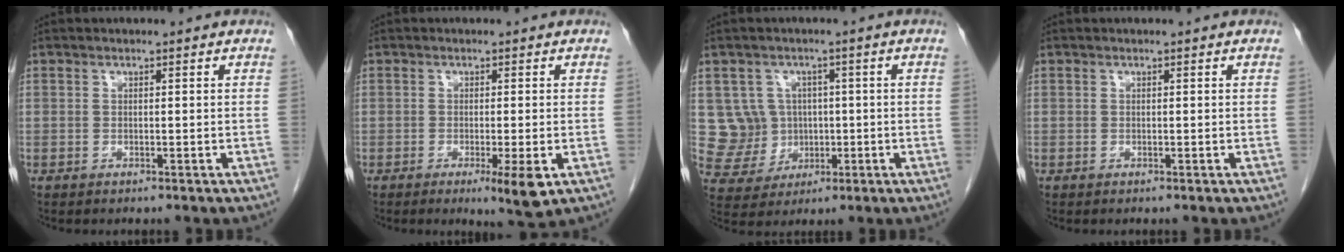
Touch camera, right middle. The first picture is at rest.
{"total": 4.6, "force": [-1.9, 0.1, 4.2], "torque": [-0.054, -0.013, -0.025]}
{"total": 6.4, "force": [0.8, 6.3, 0.7], "torque": [-0.017, 0.019, 0.028]}
{"total": 0.0}